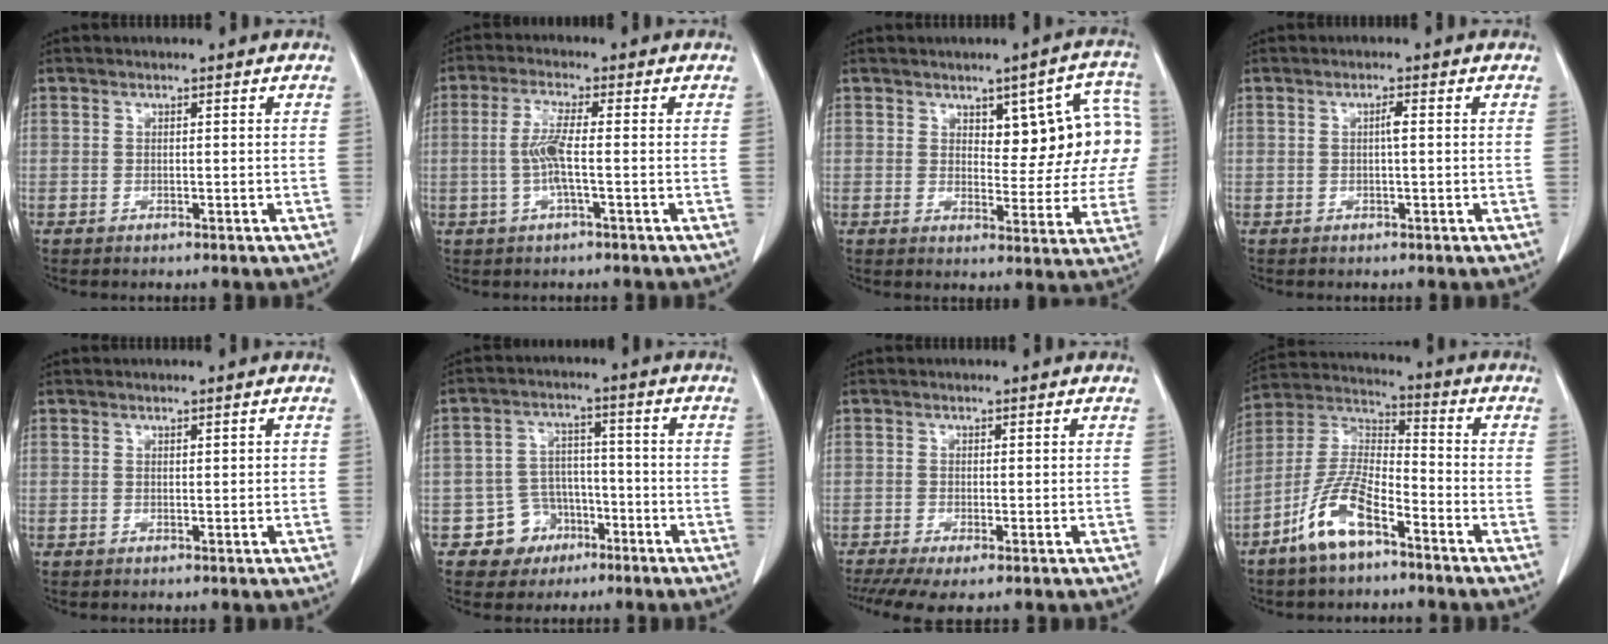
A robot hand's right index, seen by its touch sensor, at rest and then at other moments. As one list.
[{"total": 4.9, "force": [-0.5, 0.1, 4.9], "torque": [-0.103, 0.003, -0.011]}, {"total": 11.0, "force": [2.9, 4.5, 9.6], "torque": [-0.095, 0.025, 0.038]}, {"total": 1.3, "force": [0.1, 0.1, 1.3], "torque": [-0.023, 0.003, 0.001]}, {"total": 0.8, "force": [0.1, 0.2, 0.7], "torque": [-0.011, 0.002, 0.003]}, {"total": 6.4, "force": [-3.3, 5.5, 0.6], "torque": [0.000, 0.016, -0.046]}, {"total": 5.0, "force": [-3.1, 1.1, 3.7], "torque": [-0.063, -0.012, -0.052]}, {"total": 11.2, "force": [-6.7, 3.4, 8.3], "torque": [-0.181, 0.000, -0.131]}]